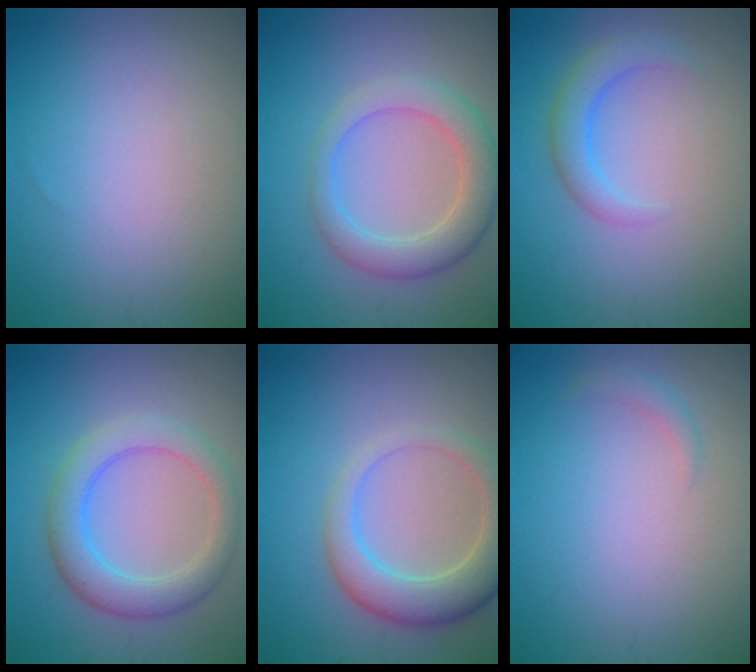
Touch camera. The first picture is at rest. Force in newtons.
{"total": 4.4, "press": 4.4, "slide": 0.4}
{"total": 2.6, "press": 2.6, "slide": 0.1}
{"total": 4.6, "press": 4.6, "slide": 0.1}
{"total": 5.2, "press": 5.1, "slide": 0.4}
{"total": 0.9, "press": 0.9, "slide": 0.1}